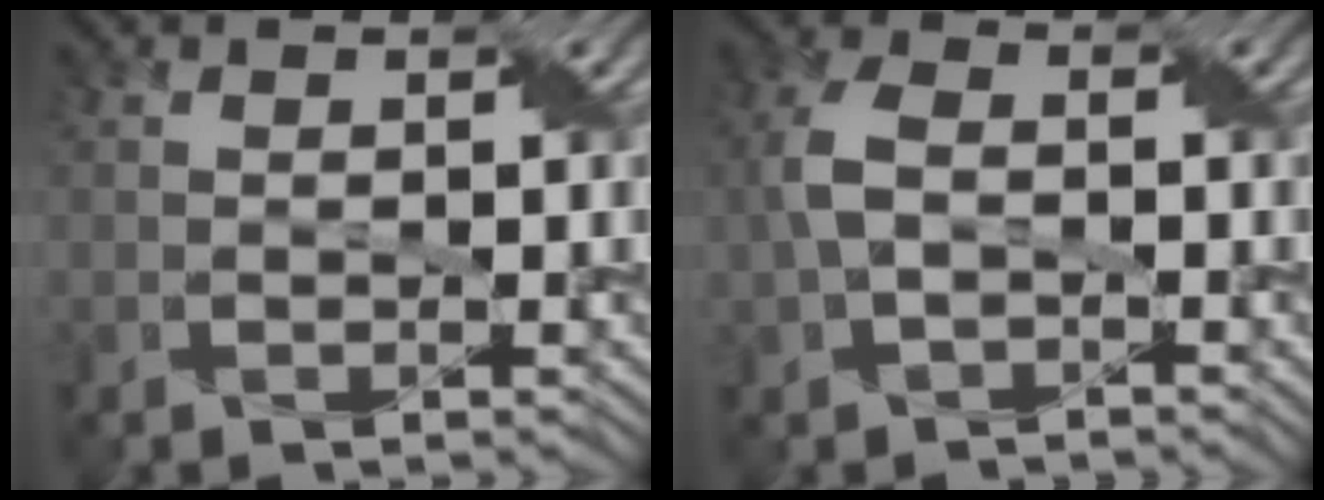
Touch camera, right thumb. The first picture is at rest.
{"total": 4.6, "force": [-0.7, 2.9, 3.4], "torque": [-0.093, 0.007, -0.019]}